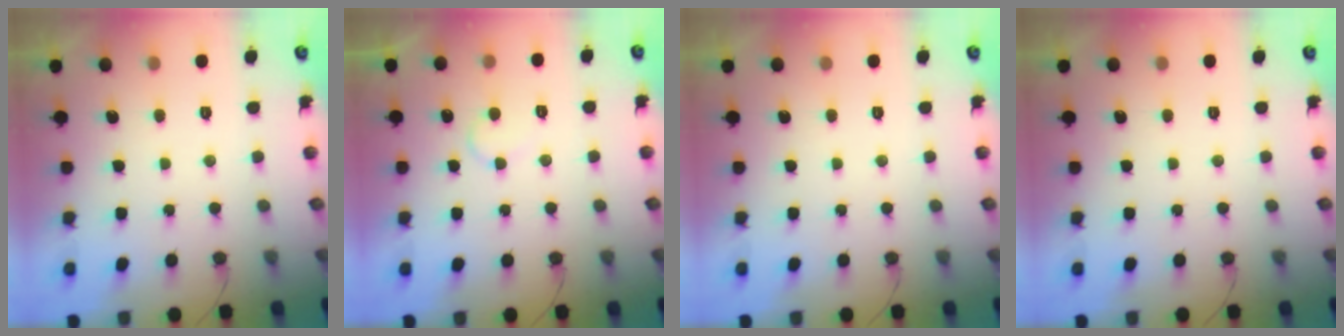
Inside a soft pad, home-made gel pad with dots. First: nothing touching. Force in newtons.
{"total": 5.6, "press": 5.6, "slide": 0.5}
{"total": 0.0}
{"total": 0.0}